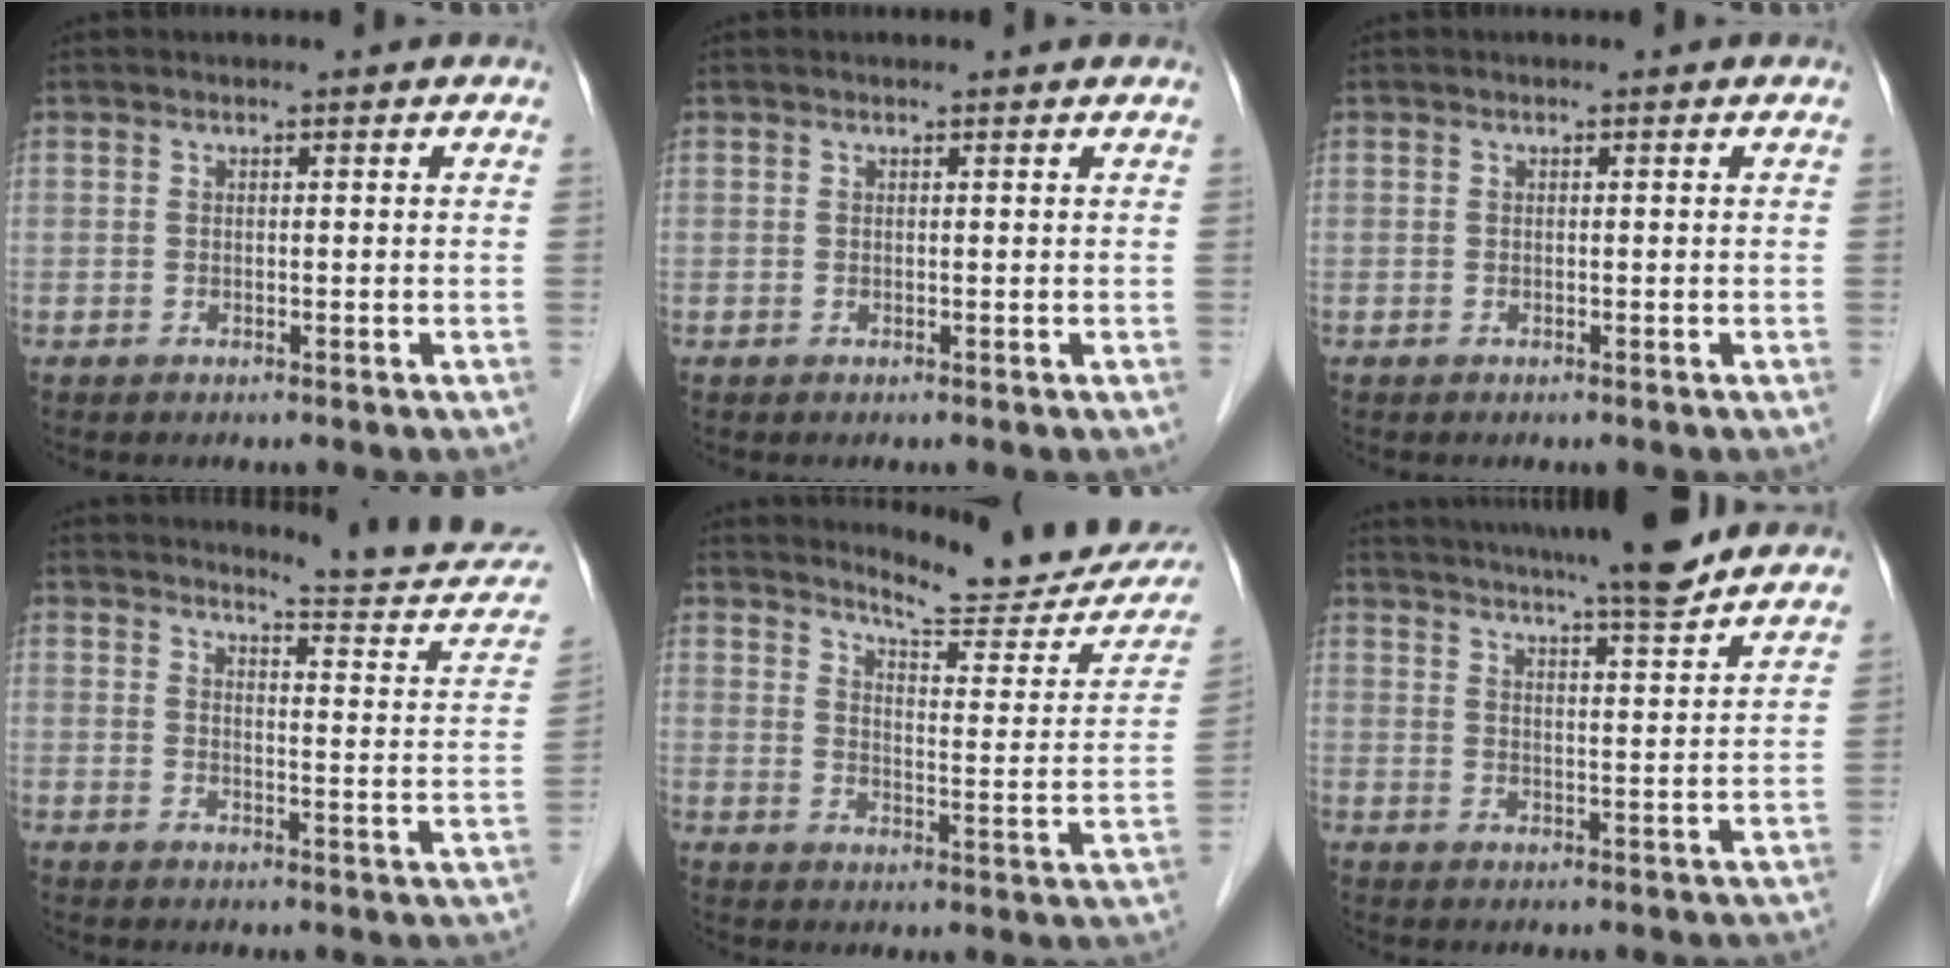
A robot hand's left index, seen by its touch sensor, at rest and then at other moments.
{"total": 0.7, "force": [0.7, 0.0, 0.1], "torque": [-0.006, 0.002, 0.009]}
{"total": 0.0}
{"total": 11.4, "force": [11.2, 0.2, 1.8], "torque": [-0.014, -0.055, 0.126]}
{"total": 16.2, "force": [15.2, 2.2, 5.0], "torque": [-0.057, -0.071, 0.181]}
{"total": 15.6, "force": [13.9, 0.1, 7.0], "torque": [-0.118, 0.002, 0.194]}